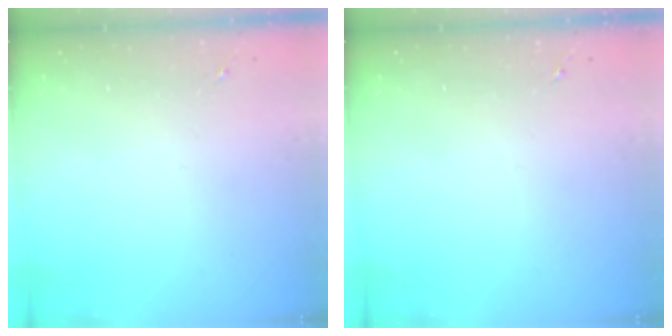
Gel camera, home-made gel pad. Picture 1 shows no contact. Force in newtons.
{"total": 0.0}